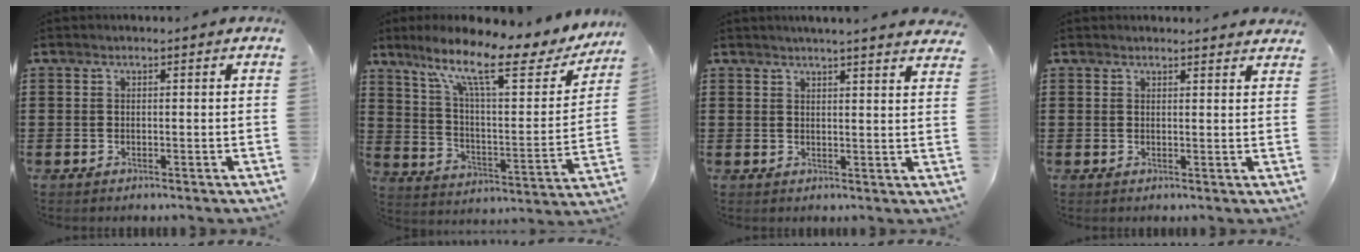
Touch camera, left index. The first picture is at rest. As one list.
[{"total": 14.8, "force": [10.3, 3.3, 10.1], "torque": [-0.201, -0.046, 0.168]}, {"total": 2.9, "force": [2.8, -0.5, 0.6], "torque": [-0.018, -0.009, 0.053]}, {"total": 1.5, "force": [1.5, 0.1, 0.2], "torque": [-0.006, 0.001, 0.030]}]